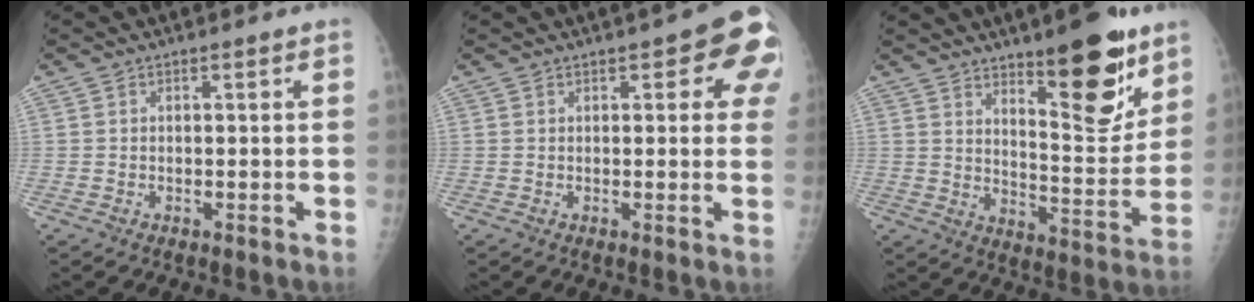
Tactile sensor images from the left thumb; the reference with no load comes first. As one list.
[{"total": 10.5, "force": [4.1, 4.1, 8.8], "torque": [-0.064, -0.005, 0.036]}, {"total": 16.5, "force": [10.3, 5.0, 11.9], "torque": [-0.130, -0.078, 0.162]}]